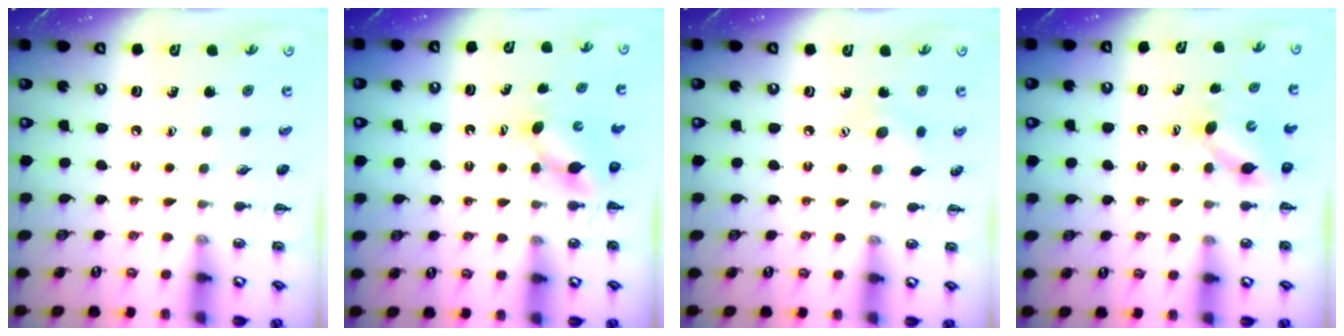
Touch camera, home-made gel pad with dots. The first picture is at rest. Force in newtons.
{"total": 4.0, "press": 3.9, "slide": 0.7}
{"total": 6.1, "press": 6.0, "slide": 1.5}
{"total": 4.6, "press": 4.4, "slide": 1.2}